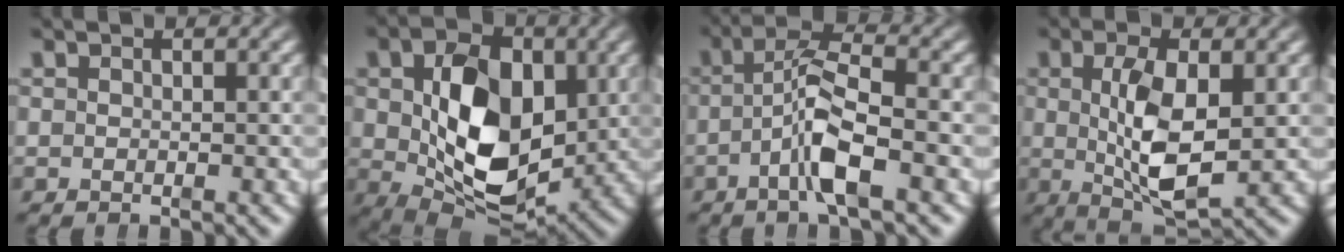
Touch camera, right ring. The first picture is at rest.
{"total": 12.7, "force": [-0.4, 7.9, 9.9], "torque": [-0.168, -0.035, 0.010]}
{"total": 5.2, "force": [-0.3, 1.9, 4.9], "torque": [-0.085, 0.005, -0.014]}
{"total": 7.0, "force": [-0.5, 2.9, 6.4], "torque": [-0.100, -0.014, 0.003]}